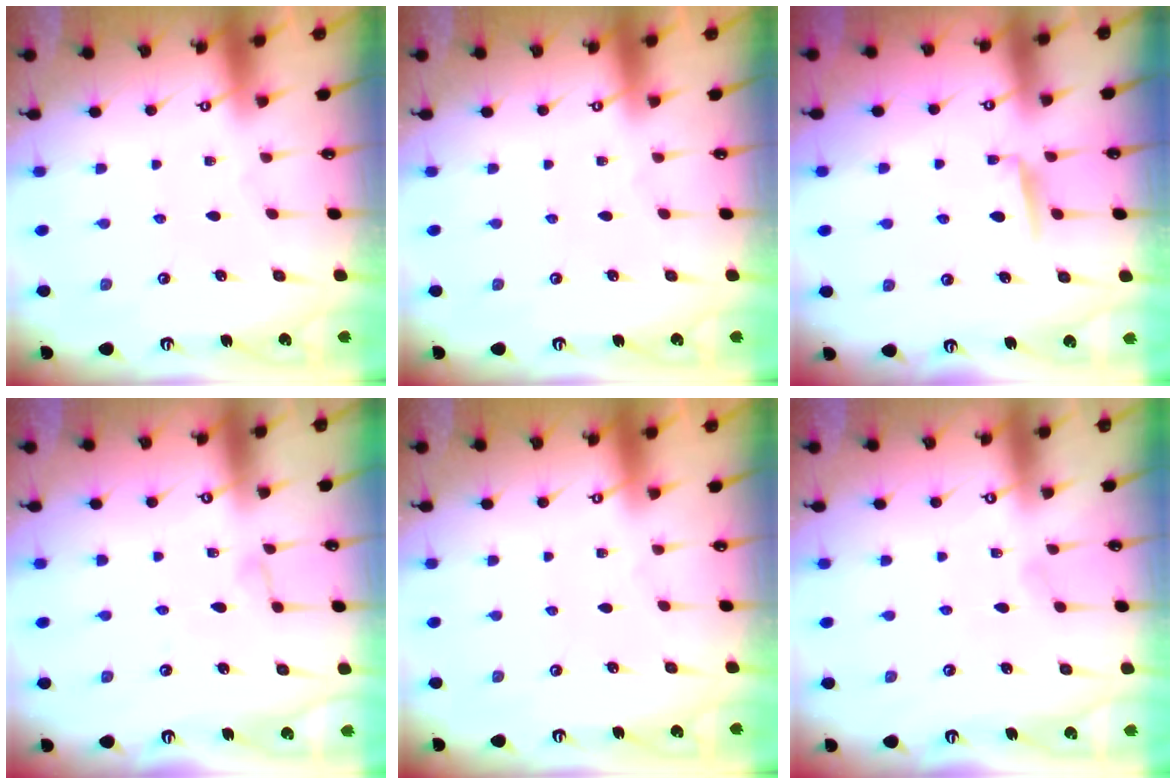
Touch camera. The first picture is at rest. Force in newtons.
{"total": 0.0}
{"total": 5.1, "press": 5.0, "slide": 0.6}
{"total": 3.0, "press": 3.0, "slide": 0.3}
{"total": 0.0}
{"total": 3.9, "press": 3.9, "slide": 0.5}